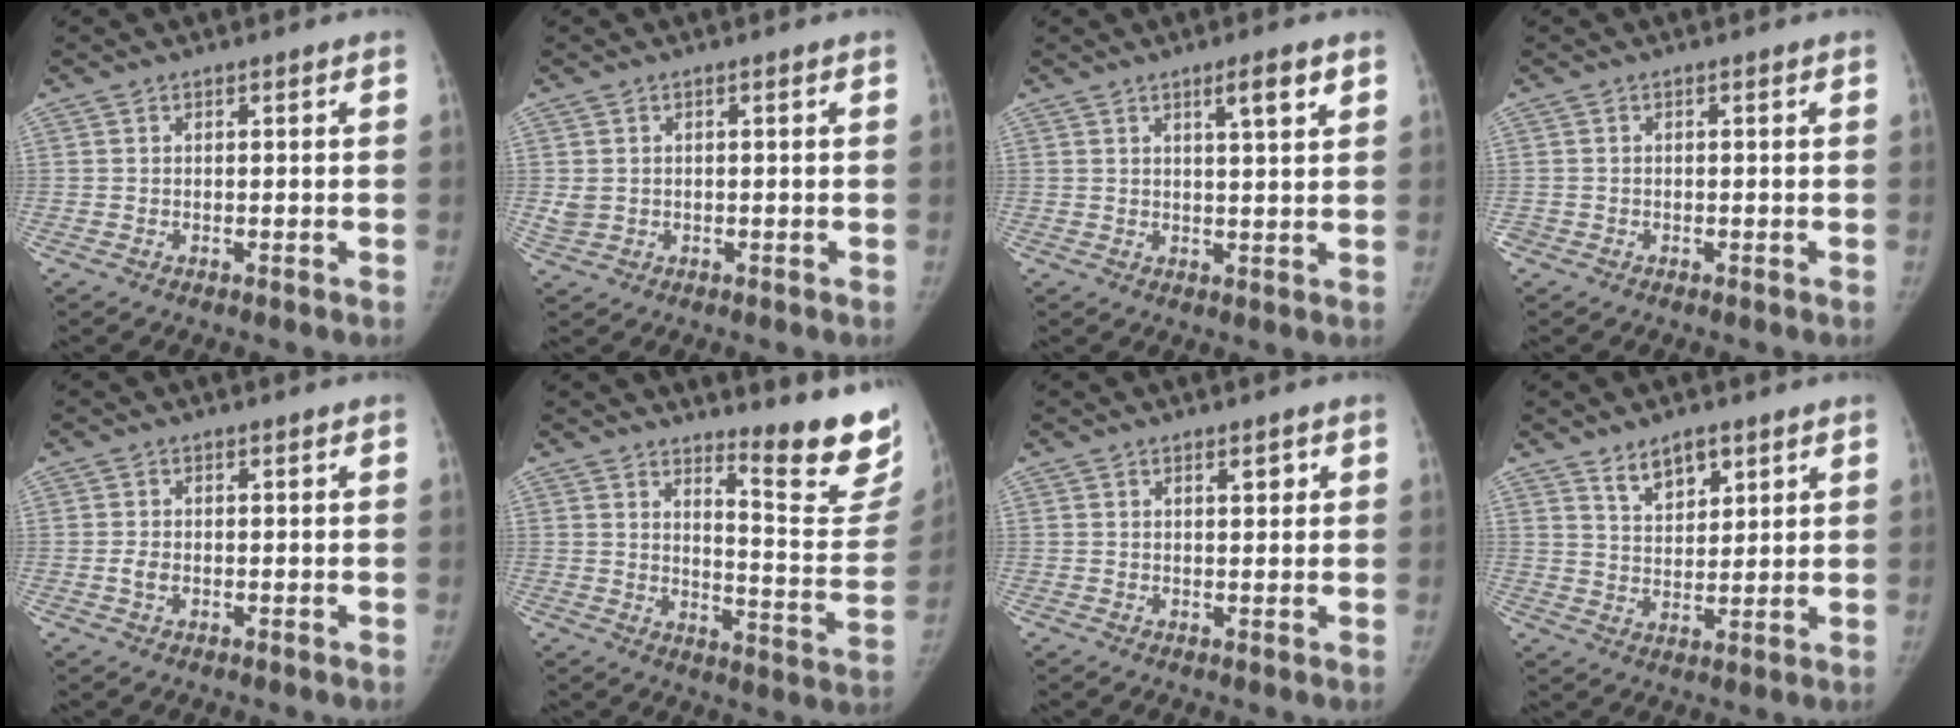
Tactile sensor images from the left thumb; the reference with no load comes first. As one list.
[{"total": 2.2, "force": [0.1, 1.9, 1.0], "torque": [-0.020, 0.001, 0.007]}, {"total": 5.0, "force": [2.8, 0.6, 4.1], "torque": [-0.059, -0.016, 0.043]}, {"total": 0.7, "force": [-0.4, 0.6, 0.0], "torque": [-0.001, 0.003, -0.011]}, {"total": 1.6, "force": [-0.2, 1.1, 1.2], "torque": [-0.021, 0.000, -0.005]}, {"total": 16.2, "force": [13.1, 3.0, 9.0], "torque": [-0.080, -0.142, 0.166]}, {"total": 1.9, "force": [1.0, 0.8, 1.4], "torque": [-0.010, -0.003, 0.014]}, {"total": 6.3, "force": [4.3, 3.0, 3.4], "torque": [-0.033, -0.033, 0.080]}]